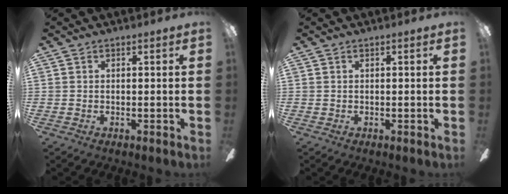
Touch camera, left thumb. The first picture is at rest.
{"total": 0.0}